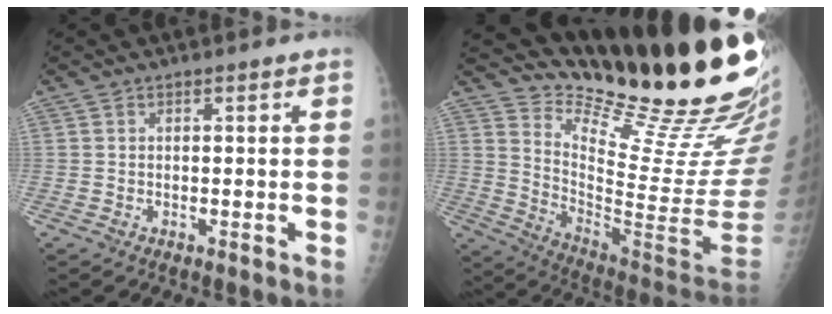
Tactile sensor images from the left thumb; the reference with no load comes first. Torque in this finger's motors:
{"motor_torque": [0.58, -0.15, 0.32, -2.45, 0.10]}